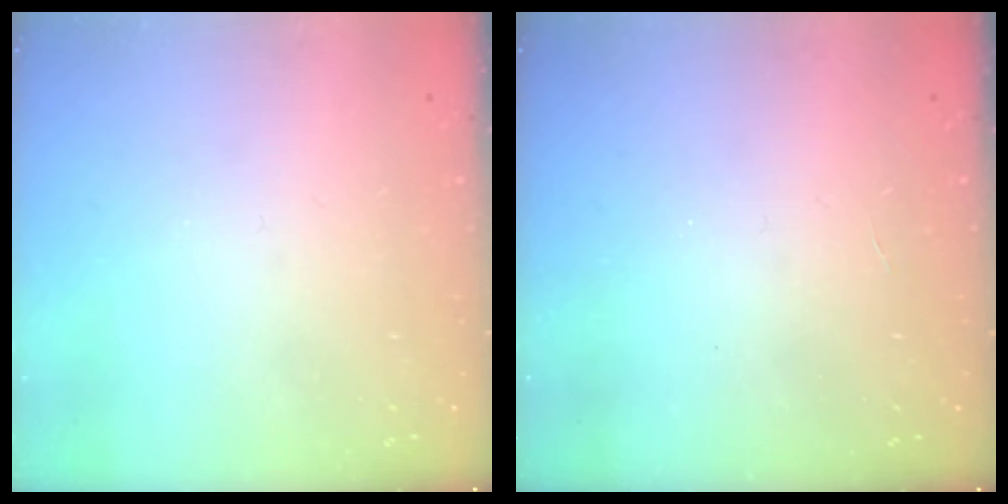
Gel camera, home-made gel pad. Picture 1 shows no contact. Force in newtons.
{"total": 2.1, "press": 2.1, "slide": 0.4}